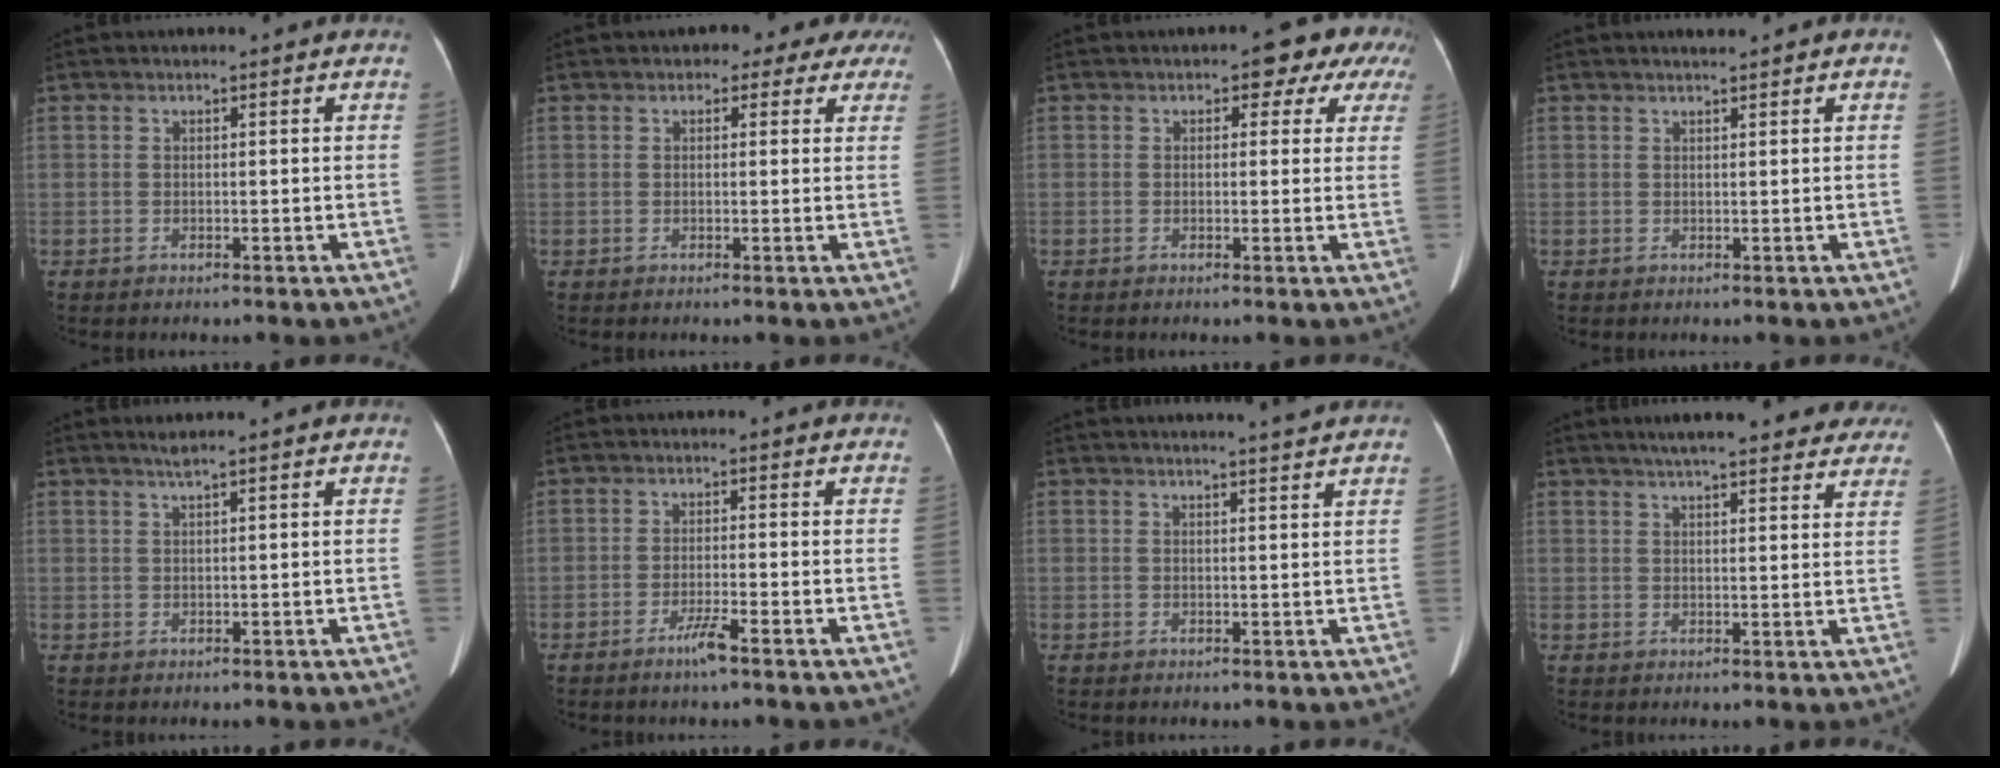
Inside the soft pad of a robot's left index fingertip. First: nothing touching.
{"total": 6.0, "force": [4.7, 3.3, 1.5], "torque": [0.002, 0.010, 0.039]}
{"total": 5.3, "force": [2.7, 3.4, 3.0], "torque": [-0.013, 0.015, 0.017]}
{"total": 0.9, "force": [0.9, 0.2, 0.3], "torque": [-0.006, 0.007, 0.014]}
{"total": 1.6, "force": [1.2, -0.4, 0.9], "torque": [-0.022, 0.005, 0.027]}
{"total": 2.8, "force": [-1.9, -0.3, 2.0], "torque": [-0.044, -0.006, -0.037]}
{"total": 4.4, "force": [4.0, -1.0, 1.5], "torque": [-0.021, -0.001, 0.044]}
{"total": 19.3, "force": [16.8, 3.8, 8.8], "torque": [-0.112, 0.024, 0.202]}